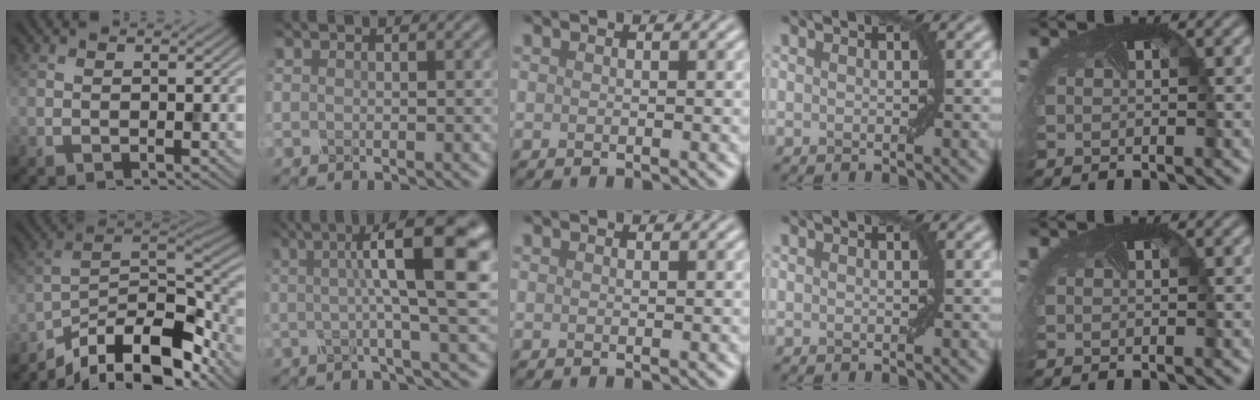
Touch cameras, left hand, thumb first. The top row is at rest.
{"thumb": {"total": 14.5, "force": [-10.9, 4.5, 8.4], "torque": [-0.167, -0.002, -0.187]}, "index": {"total": 10.1, "force": [1.8, 2.0, 9.7], "torque": [-0.109, 0.019, 0.019]}}